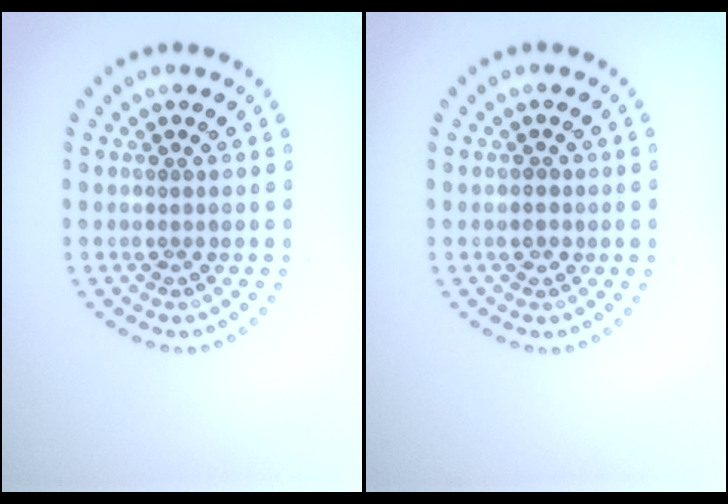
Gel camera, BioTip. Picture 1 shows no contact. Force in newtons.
{"total": 1.1, "press": 1.0, "slide": 0.5}